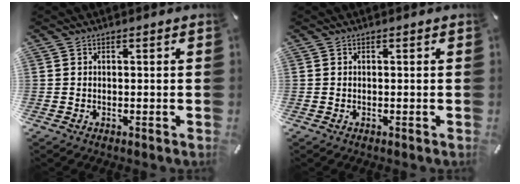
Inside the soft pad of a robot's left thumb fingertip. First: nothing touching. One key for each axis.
{"total": 0.0}